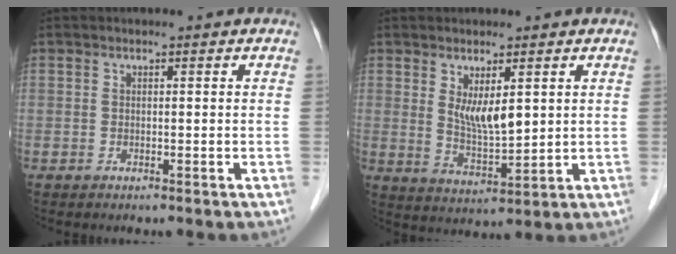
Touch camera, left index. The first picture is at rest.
{"total": 5.6, "force": [1.8, 1.6, 5.1], "torque": [-0.096, -0.010, 0.043]}